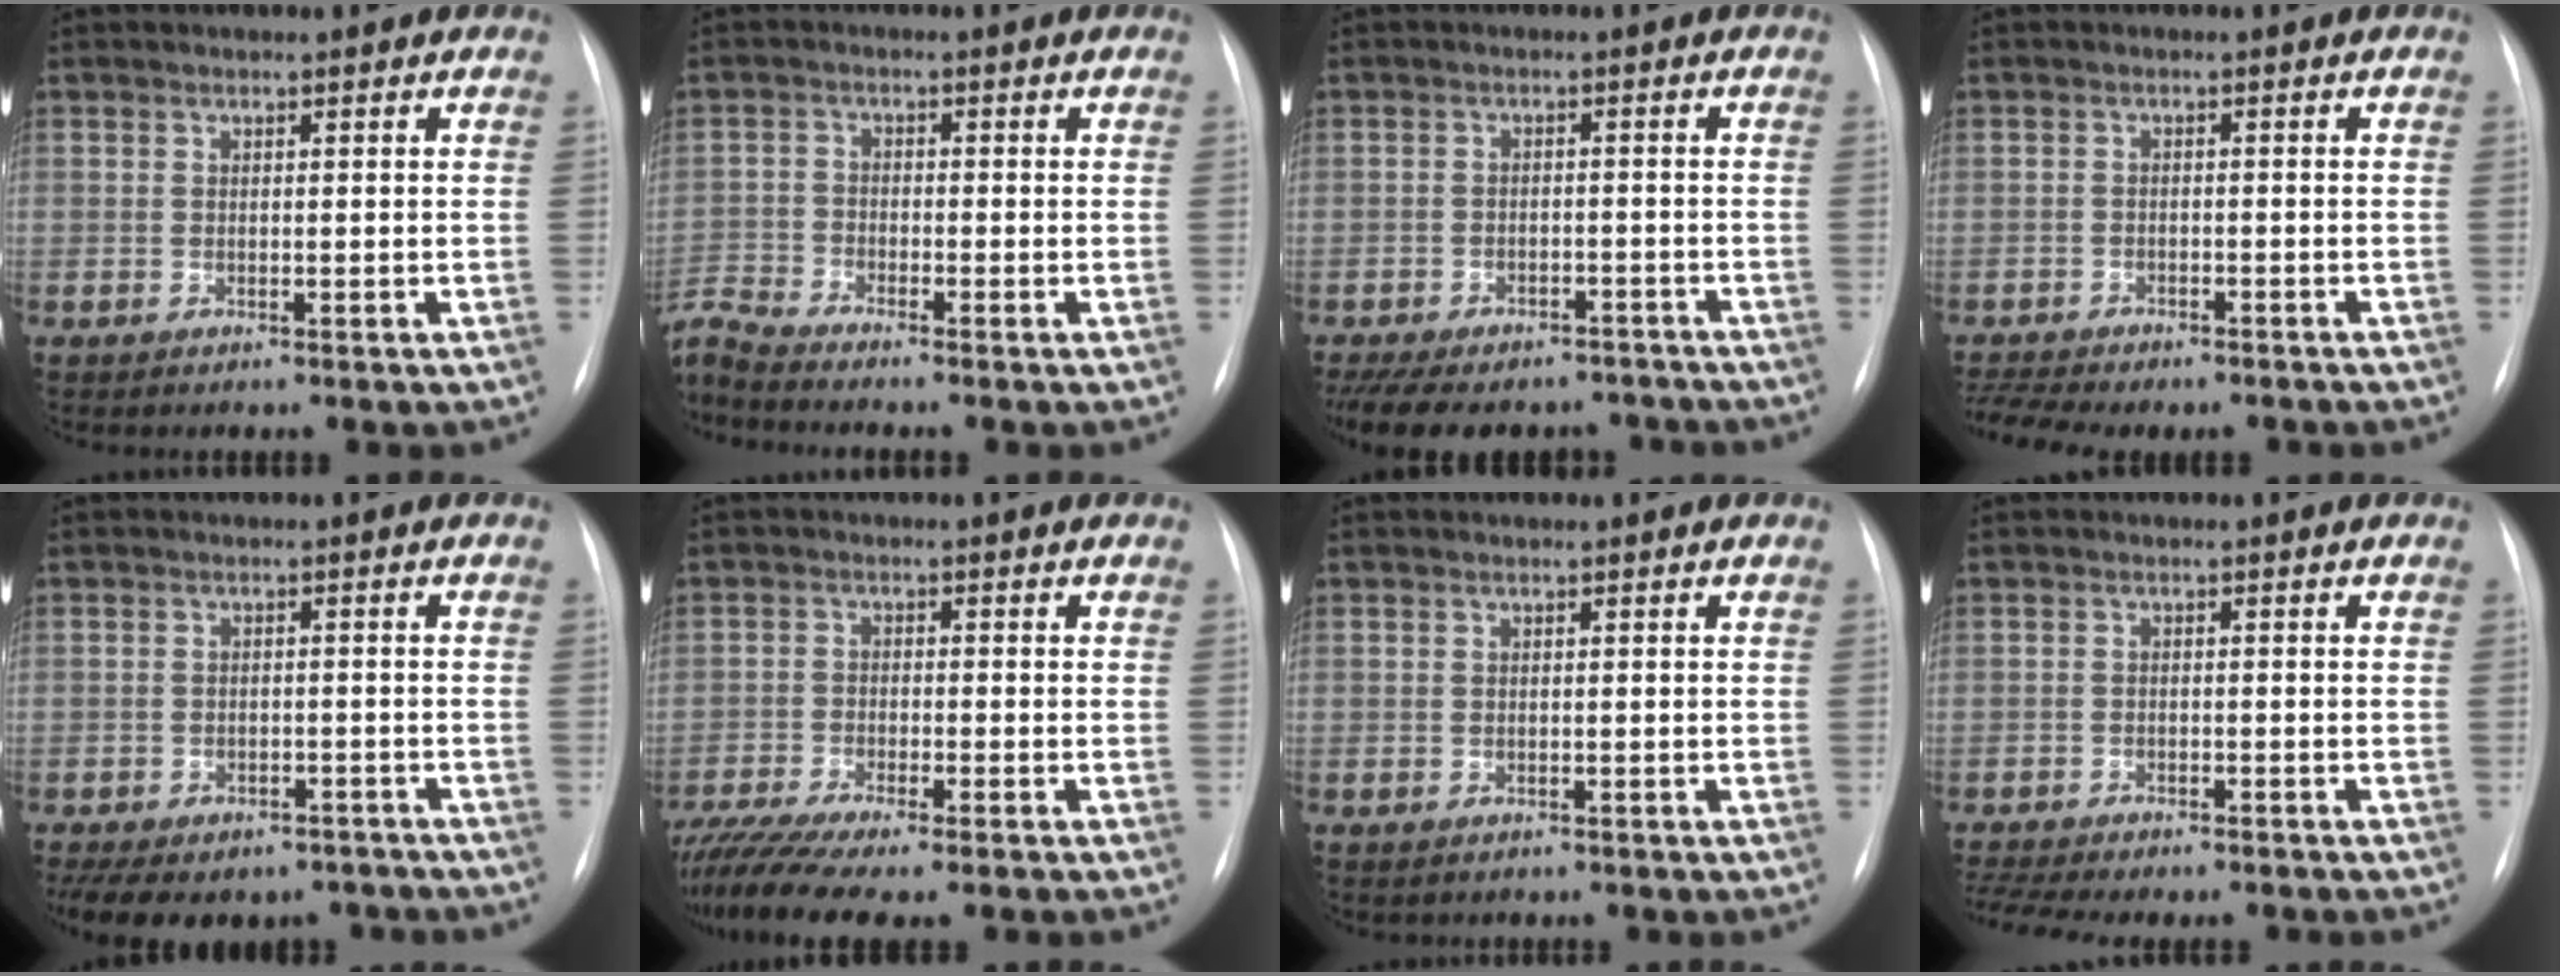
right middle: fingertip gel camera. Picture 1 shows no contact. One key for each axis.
{"total": 5.6, "fx": -5.4, "fy": -1.4, "fz": 0.7, "tx": -0.025, "ty": -0.002, "tz": -0.106}
{"total": 16.6, "fx": -13.6, "fy": 7.5, "fz": 5.9, "tx": -0.151, "ty": 0.000, "tz": -0.173}
{"total": 9.0, "fx": -8.0, "fy": 2.4, "fz": 3.5, "tx": -0.056, "ty": 0.005, "tz": -0.111}
{"total": 15.1, "fx": -11.6, "fy": 8.0, "fz": 5.6, "tx": -0.130, "ty": 0.006, "tz": -0.137}
{"total": 10.1, "fx": -8.6, "fy": 0.4, "fz": 5.3, "tx": -0.090, "ty": -0.016, "tz": -0.139}
{"total": 0.7, "fx": -0.6, "fy": 0.5, "fz": 0.1, "tx": -0.010, "ty": 0.001, "tz": -0.006}
{"total": 11.9, "fx": -10.5, "fy": 2.7, "fz": 4.9, "tx": -0.087, "ty": -0.003, "tz": -0.141}